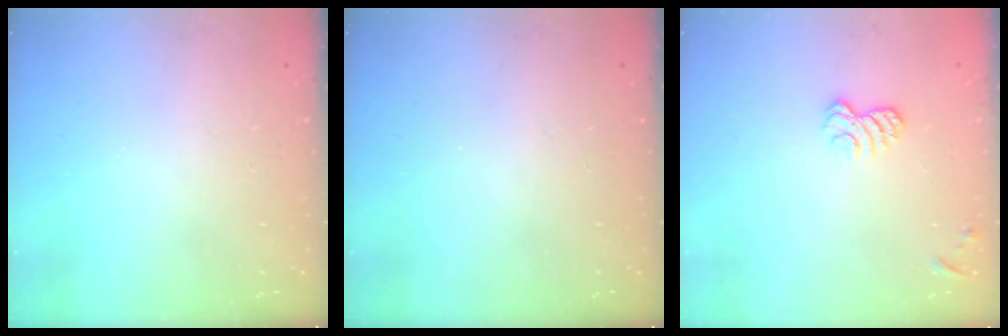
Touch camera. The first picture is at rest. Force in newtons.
{"total": 0.0}
{"total": 5.4, "press": 5.2, "slide": 1.3}